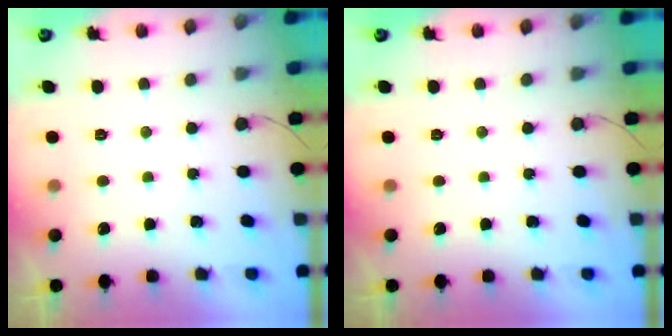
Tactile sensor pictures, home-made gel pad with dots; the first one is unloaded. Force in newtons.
{"total": 0.0}